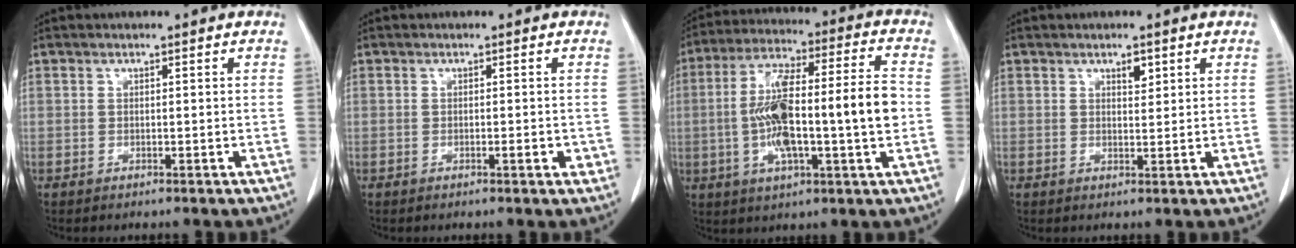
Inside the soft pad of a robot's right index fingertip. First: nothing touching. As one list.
[{"total": 1.7, "force": [-0.5, 0.4, 1.5], "torque": [-0.022, -0.001, -0.008]}, {"total": 17.5, "force": [-1.5, 2.3, 17.2], "torque": [-0.313, 0.020, -0.027]}, {"total": 1.8, "force": [1.1, 0.7, 1.2], "torque": [-0.017, -0.005, 0.017]}]